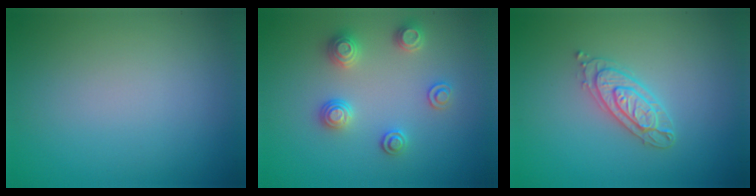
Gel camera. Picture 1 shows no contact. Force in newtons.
{"total": 2.9, "press": 2.9, "slide": 0.2}
{"total": 2.6, "press": 2.5, "slide": 0.5}